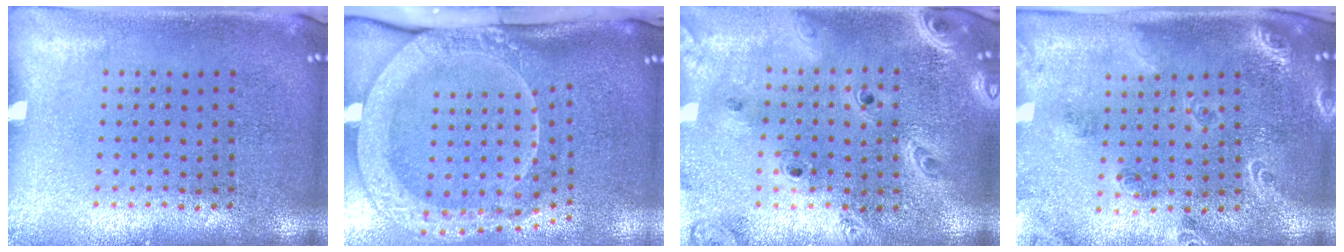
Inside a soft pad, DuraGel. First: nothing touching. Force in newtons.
{"total": 3.0, "press": 2.1, "slide": 2.1}
{"total": 2.9, "press": 2.5, "slide": 1.6}
{"total": 1.8, "press": 1.7, "slide": 0.4}